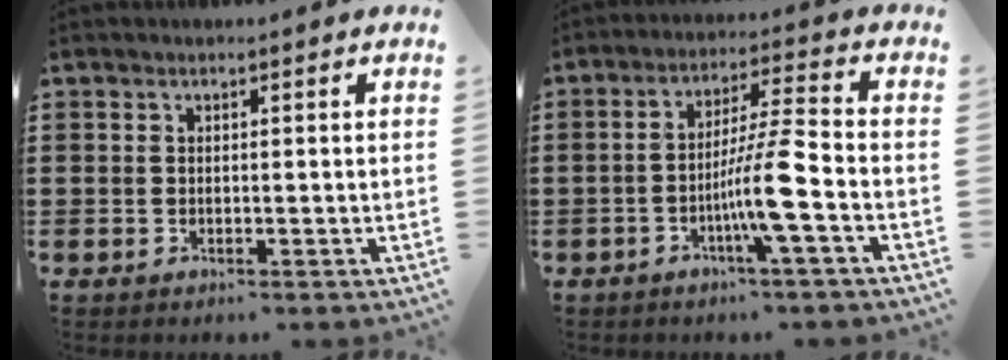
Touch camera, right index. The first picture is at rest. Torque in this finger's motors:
{"motor_torque": [1.88, 0.26, 0.86, 0.13]}